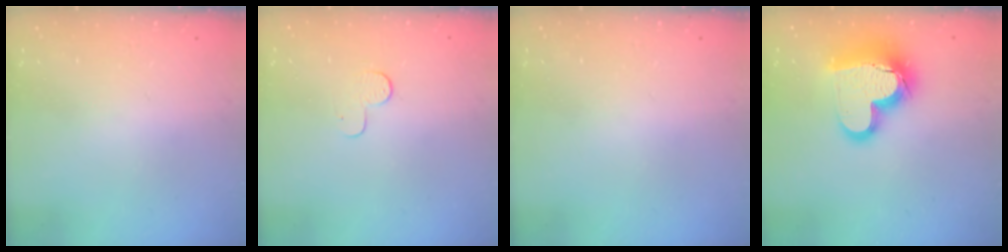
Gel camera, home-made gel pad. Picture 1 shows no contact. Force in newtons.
{"total": 4.8, "press": 4.7, "slide": 0.5}
{"total": 0.0}
{"total": 18.3, "press": 18.2, "slide": 1.4}